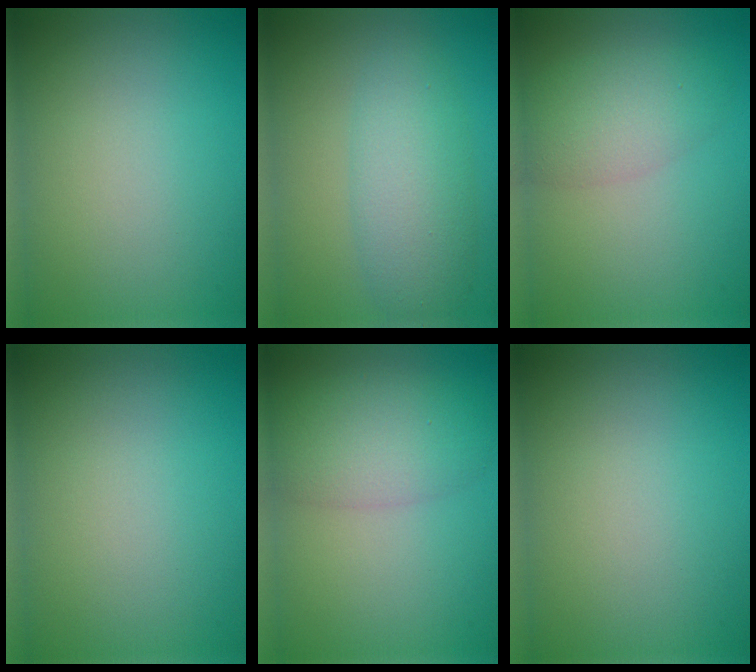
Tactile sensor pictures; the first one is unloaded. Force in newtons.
{"total": 5.0, "press": 5.0, "slide": 0.1}
{"total": 3.8, "press": 3.8, "slide": 0.1}
{"total": 0.0}
{"total": 4.8, "press": 4.8, "slide": 0.3}
{"total": 0.0}